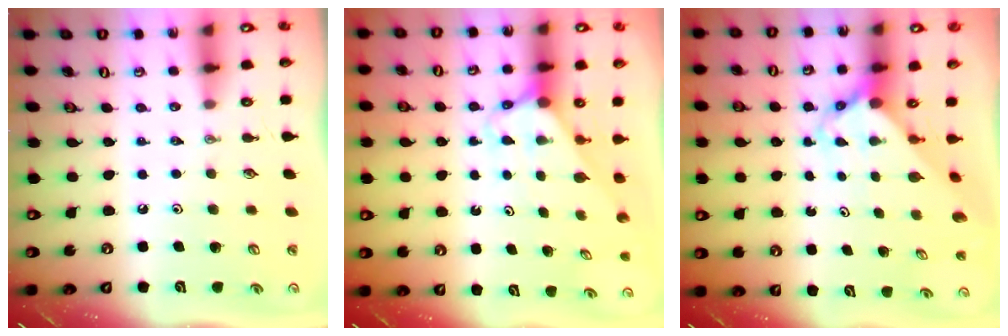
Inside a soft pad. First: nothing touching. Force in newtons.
{"total": 2.8, "press": 2.8, "slide": 0.1}
{"total": 3.7, "press": 3.7, "slide": 0.4}